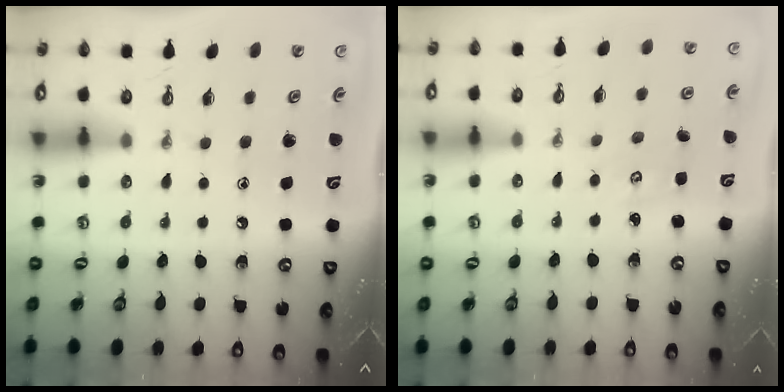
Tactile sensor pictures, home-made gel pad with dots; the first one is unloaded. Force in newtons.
{"total": 1.8, "press": 1.8, "slide": 0.2}